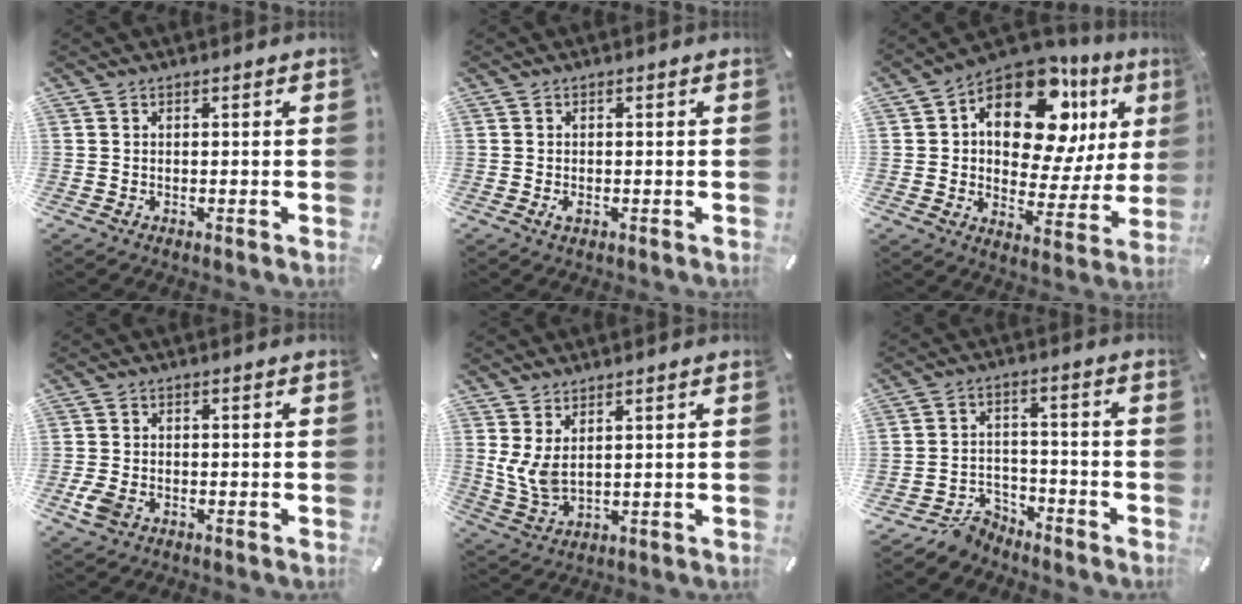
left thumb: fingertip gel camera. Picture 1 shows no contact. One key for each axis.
{"total": 1.4, "fx": -0.4, "fy": 0.7, "fz": 1.1, "tx": -0.019, "ty": -0.001, "tz": -0.006}
{"total": 17.9, "fx": 8.1, "fy": 10.4, "fz": 12.1, "tx": -0.178, "ty": -0.050, "tz": 0.140}
{"total": 3.8, "fx": -1.4, "fy": 2.6, "fz": 2.4, "tx": -0.068, "ty": -0.004, "tz": -0.030}
{"total": 6.0, "fx": 2.7, "fy": 2.9, "fz": 4.5, "tx": -0.116, "ty": -0.020, "tz": 0.045}
{"total": 7.4, "fx": -6.4, "fy": 3.3, "fz": 1.7, "tx": -0.031, "ty": 0.033, "tz": -0.124}